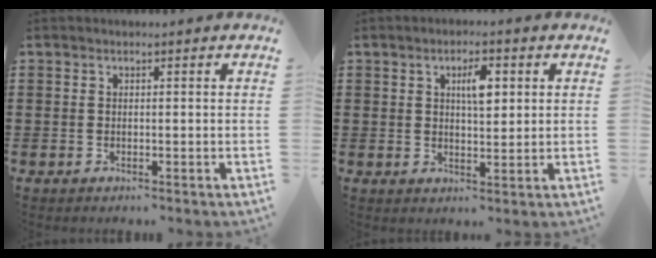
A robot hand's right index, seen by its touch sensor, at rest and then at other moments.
{"total": 4.2, "force": [1.3, 1.5, 3.7], "torque": [-0.061, 0.003, 0.017]}